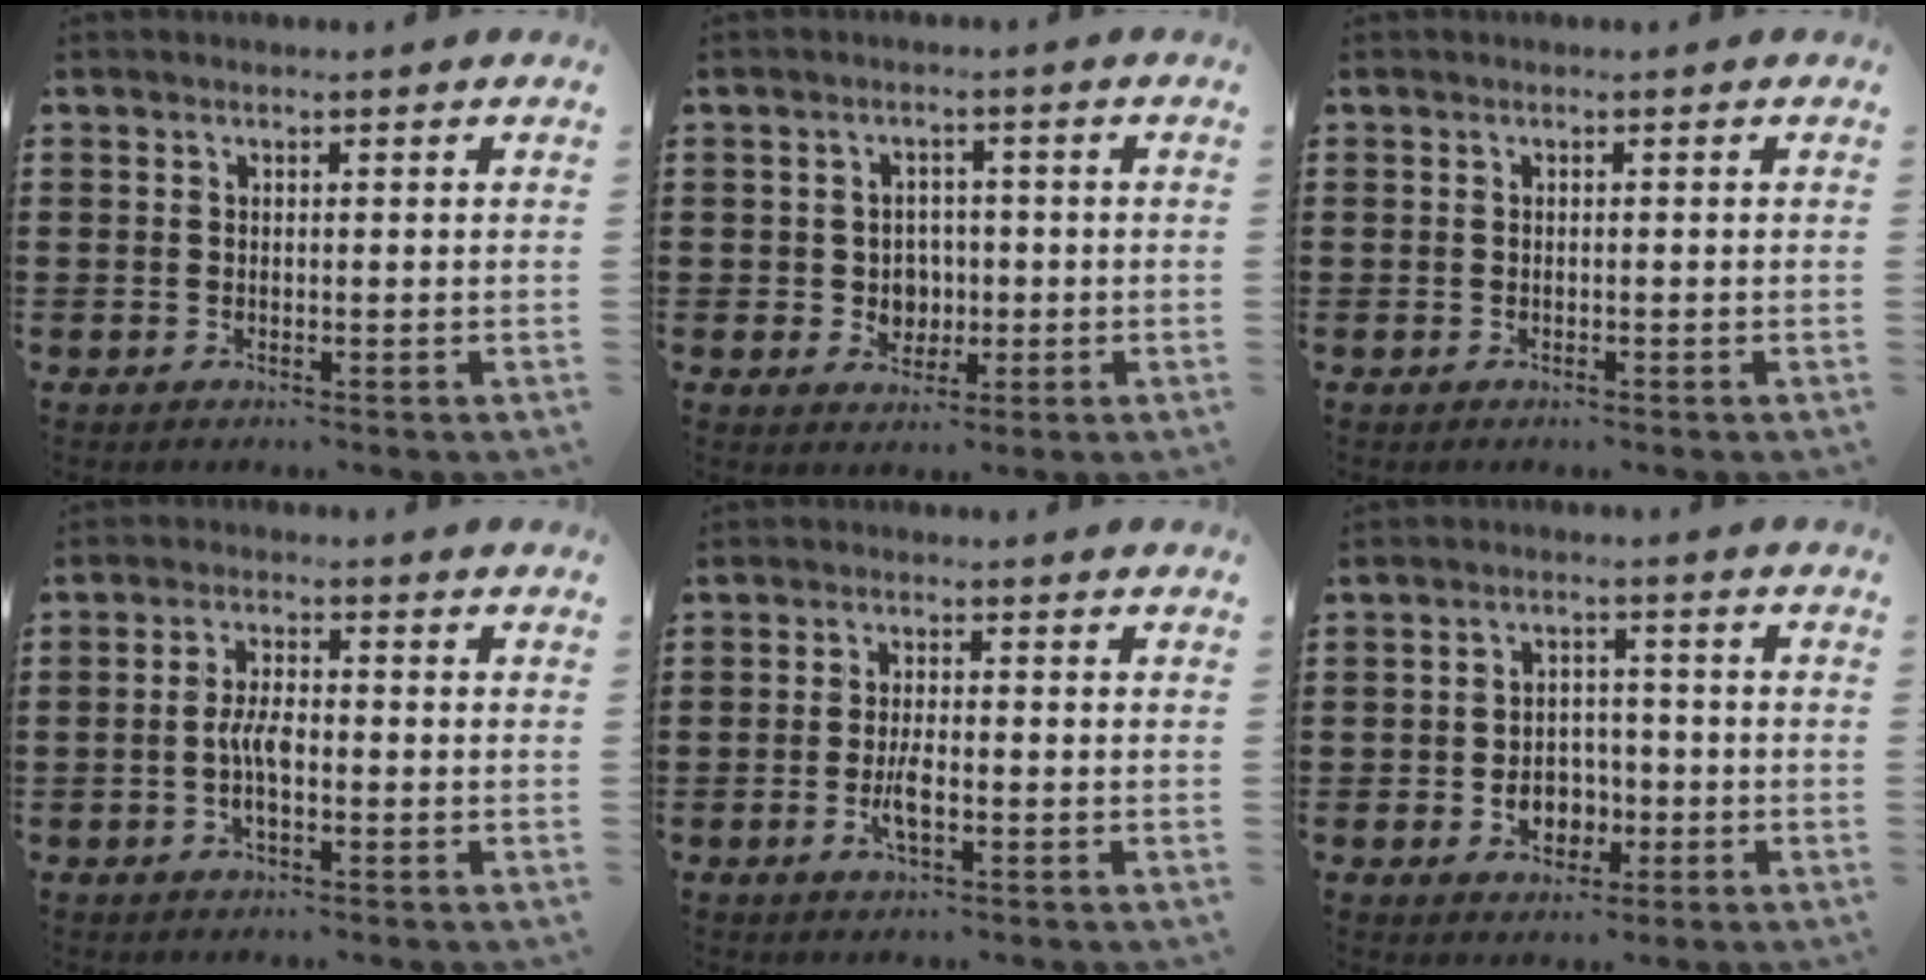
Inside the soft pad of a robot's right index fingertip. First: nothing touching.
{"total": 3.6, "force": [-0.3, 3.4, 1.2], "torque": [-0.029, 0.005, -0.011]}
{"total": 0.0}
{"total": 4.6, "force": [-1.1, 1.8, 4.1], "torque": [-0.087, 0.003, -0.024]}
{"total": 3.7, "force": [-1.3, 1.0, 3.3], "torque": [-0.070, -0.004, -0.026]}
{"total": 5.1, "force": [-1.5, 3.9, 2.9], "torque": [-0.041, 0.002, -0.031]}